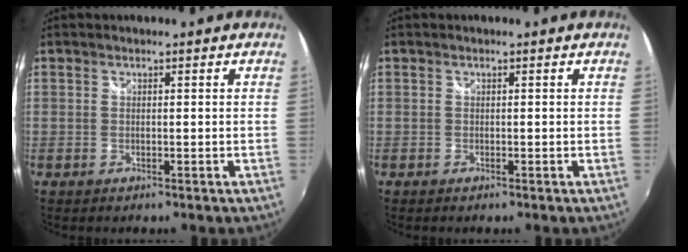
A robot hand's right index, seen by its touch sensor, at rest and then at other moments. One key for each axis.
{"total": 0.0}